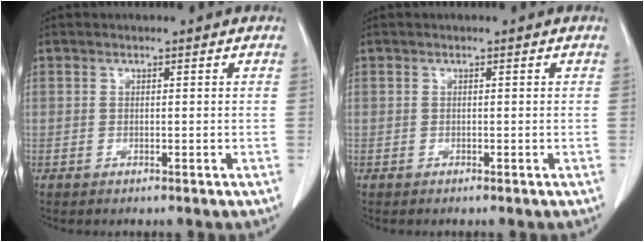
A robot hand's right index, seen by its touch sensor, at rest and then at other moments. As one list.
[{"total": 0.0}]